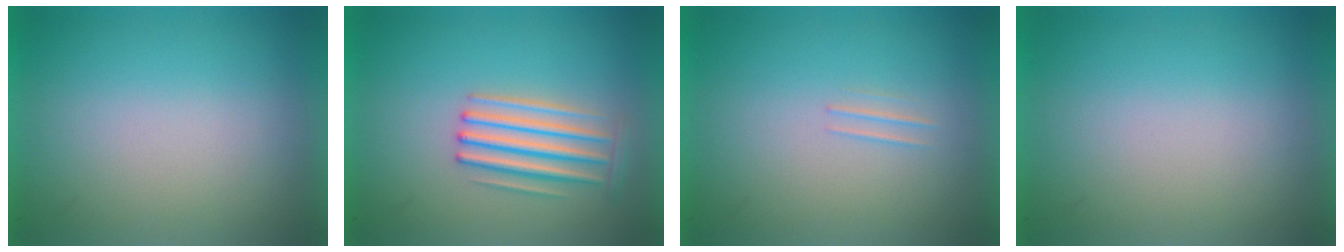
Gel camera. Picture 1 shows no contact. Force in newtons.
{"total": 3.2}
{"total": 1.0}
{"total": 0.0}